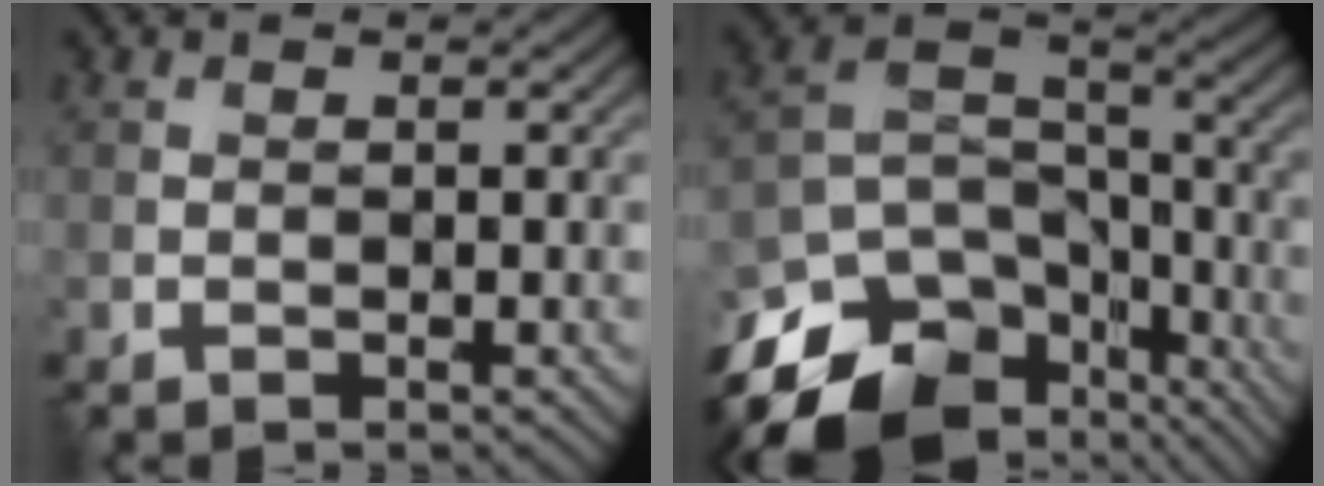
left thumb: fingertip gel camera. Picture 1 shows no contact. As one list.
[{"total": 15.1, "force": [-10.3, 8.7, 6.8], "torque": [-0.172, -0.034, -0.162]}]